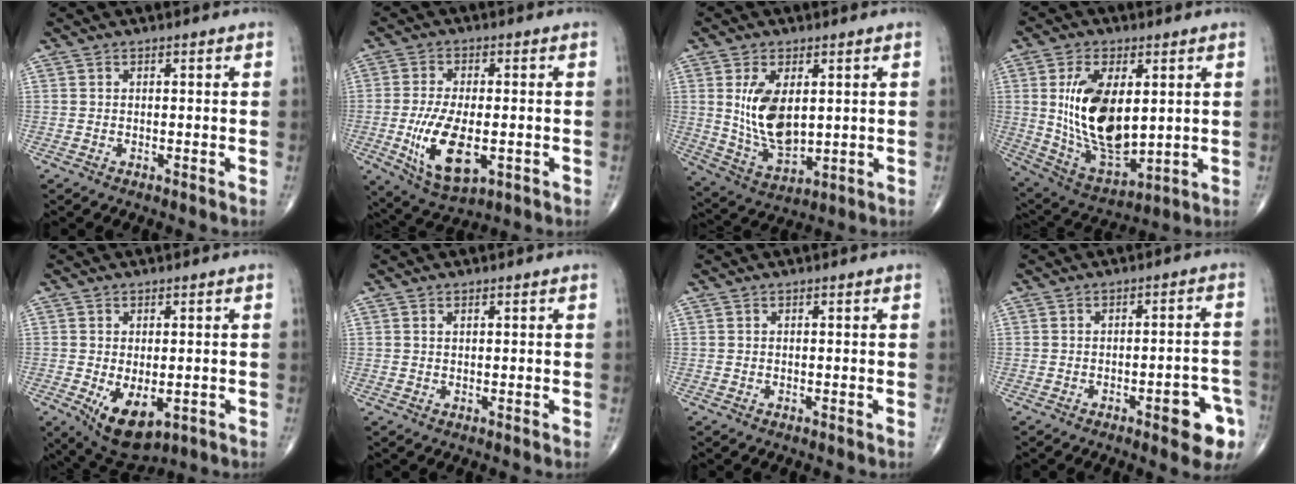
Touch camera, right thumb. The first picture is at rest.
{"total": 12.5, "force": [-2.8, 5.8, 10.7], "torque": [-0.201, -0.012, -0.038]}
{"total": 11.4, "force": [2.0, 6.2, 9.4], "torque": [-0.160, -0.020, 0.052]}
{"total": 17.8, "force": [2.5, 9.3, 15.0], "torque": [-0.259, -0.021, 0.064]}
{"total": 8.5, "force": [-2.3, 4.4, 6.9], "torque": [-0.102, -0.015, -0.020]}
{"total": 0.6, "force": [0.3, 0.2, 0.4], "torque": [-0.008, 0.002, 0.007]}
{"total": 0.0}
{"total": 8.1, "force": [-4.0, 2.6, 6.6], "torque": [-0.061, 0.027, -0.045]}